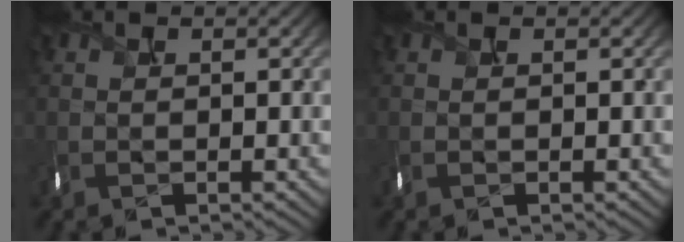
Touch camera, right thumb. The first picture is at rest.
{"total": 0.0}